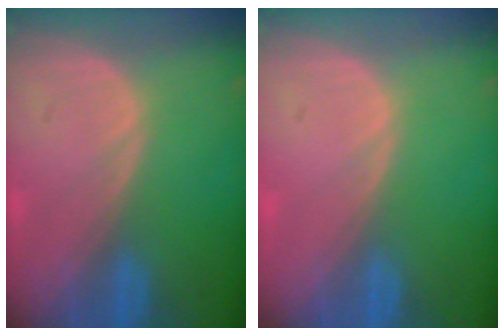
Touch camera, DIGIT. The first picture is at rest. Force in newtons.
{"total": 0.0}